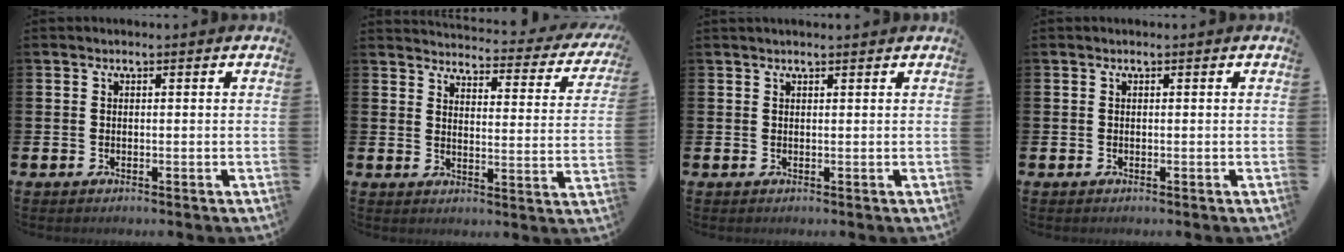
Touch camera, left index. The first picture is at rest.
{"total": 3.0, "force": [2.9, 0.8, 0.7], "torque": [-0.025, -0.031, 0.040]}
{"total": 0.8, "force": [0.8, -0.1, 0.2], "torque": [0.003, -0.002, 0.013]}
{"total": 0.0}